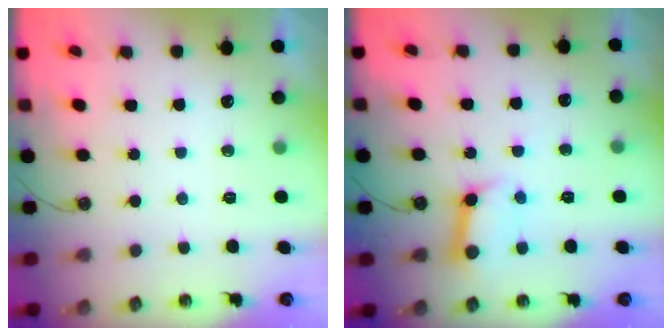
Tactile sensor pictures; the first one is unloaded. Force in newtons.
{"total": 10.5, "press": 10.4, "slide": 1.2}